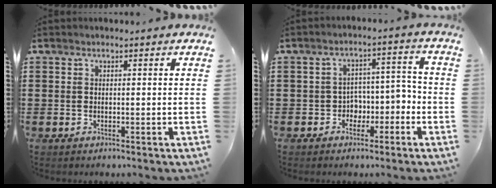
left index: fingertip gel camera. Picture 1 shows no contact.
{"total": 3.8, "force": [-2.3, 2.8, 1.2], "torque": [-0.033, 0.008, -0.049]}